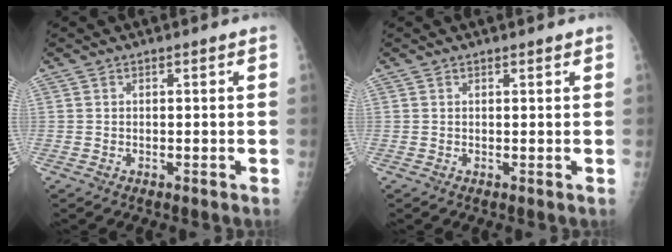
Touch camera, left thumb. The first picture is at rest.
{"total": 0.8, "force": [0.6, 0.3, 0.4], "torque": [-0.006, -0.003, 0.007]}